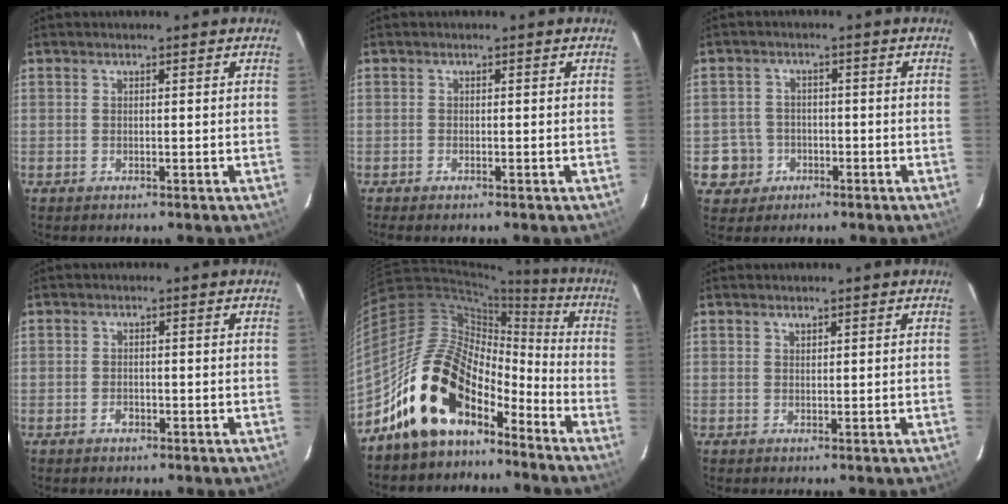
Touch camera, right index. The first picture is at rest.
{"total": 0.9, "force": [-0.8, 0.3, 0.4], "torque": [-0.010, -0.004, -0.016]}
{"total": 5.8, "force": [-1.8, 5.5, 0.5], "torque": [-0.022, 0.023, -0.023]}
{"total": 1.6, "force": [-0.8, 1.2, 0.6], "torque": [-0.011, 0.002, -0.012]}
{"total": 17.7, "force": [-12.1, 9.2, 9.0], "torque": [-0.170, 0.027, -0.212]}
{"total": 0.8, "force": [0.7, 0.3, 0.1], "torque": [-0.002, 0.001, 0.013]}